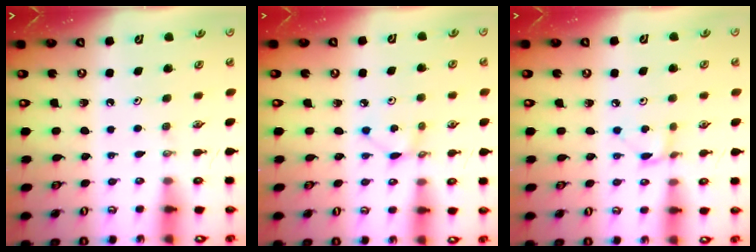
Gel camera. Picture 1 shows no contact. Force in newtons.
{"total": 2.2, "press": 2.2, "slide": 0.1}
{"total": 2.6, "press": 2.6, "slide": 0.1}